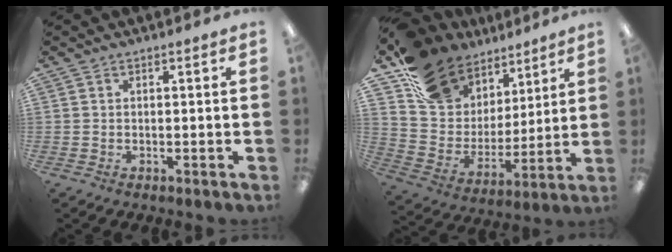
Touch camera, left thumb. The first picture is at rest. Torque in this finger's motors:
{"motor_torque": [1.24, 0.37, 1.39, -1.37, 0.30]}